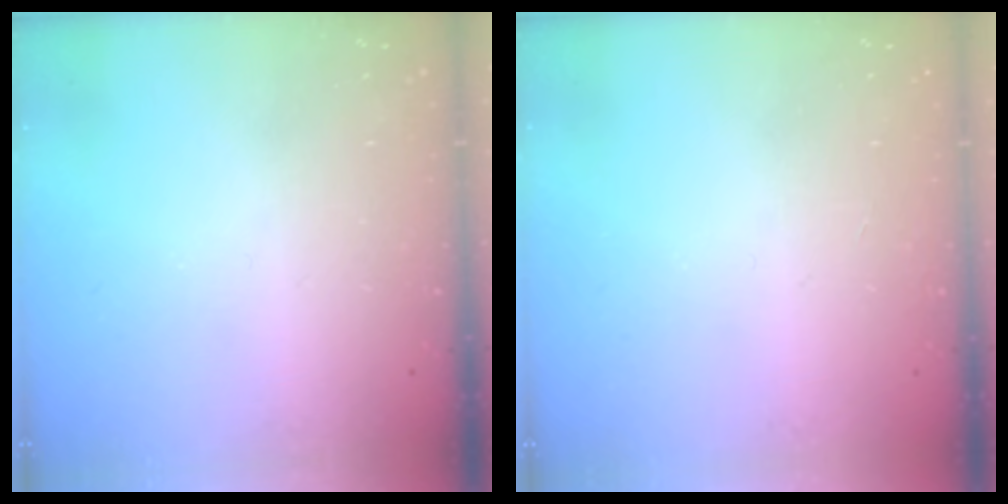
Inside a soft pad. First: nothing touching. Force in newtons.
{"total": 0.0}